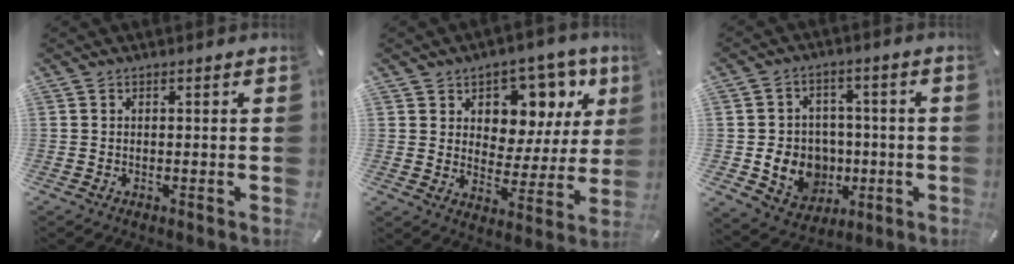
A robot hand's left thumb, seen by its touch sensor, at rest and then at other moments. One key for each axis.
{"total": 11.2, "fx": 6.1, "fy": 8.3, "fz": 4.4, "tx": -0.053, "ty": -0.051, "tz": 0.108}
{"total": 11.4, "fx": -2.0, "fy": 10.4, "fz": 4.1, "tx": -0.078, "ty": 0.016, "tz": -0.023}